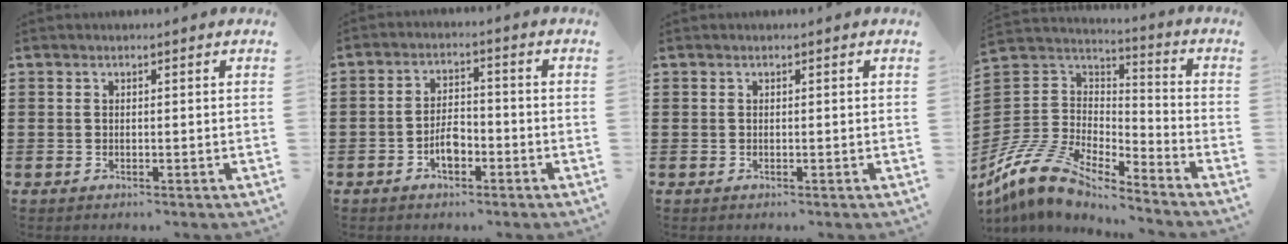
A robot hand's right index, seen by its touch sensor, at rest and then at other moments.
{"total": 4.2, "force": [-2.0, 2.2, 3.0], "torque": [-0.060, 0.004, -0.038]}
{"total": 0.0}
{"total": 10.3, "force": [-8.7, 3.5, 4.3], "torque": [-0.123, 0.010, -0.184]}